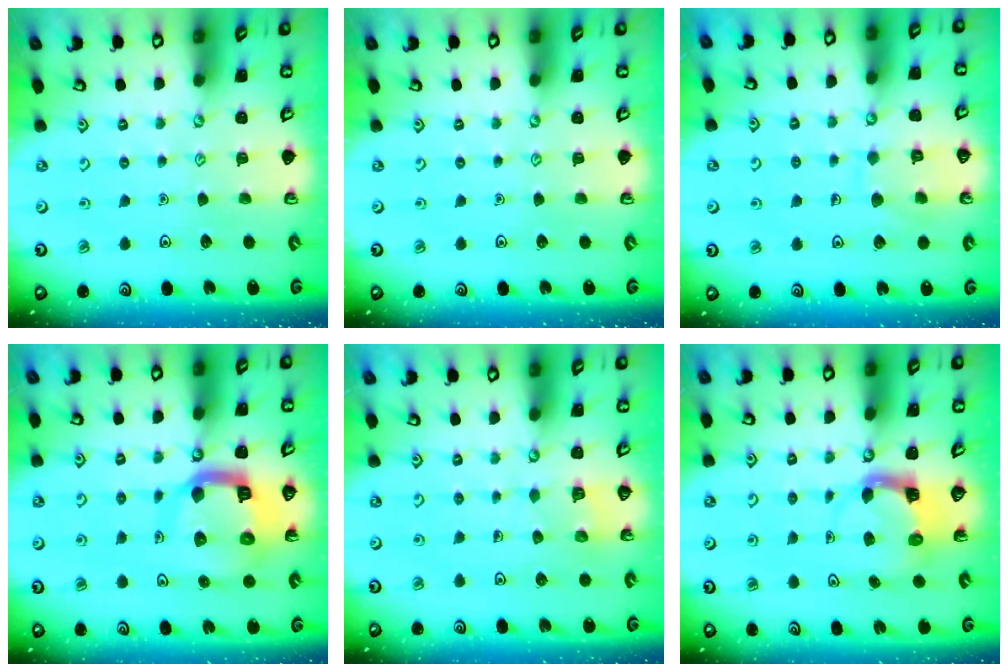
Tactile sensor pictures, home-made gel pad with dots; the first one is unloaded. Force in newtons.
{"total": 0.0}
{"total": 7.8, "press": 7.8, "slide": 0.4}
{"total": 13.8, "press": 13.7, "slide": 1.7}
{"total": 3.2, "press": 3.2, "slide": 0.2}
{"total": 3.9, "press": 3.9, "slide": 0.4}